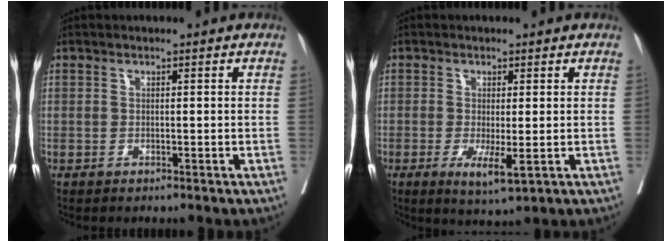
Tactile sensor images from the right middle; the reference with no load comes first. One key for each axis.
{"total": 4.5, "fx": -1.3, "fy": 0.9, "fz": 4.2, "tx": -0.068, "ty": -0.012, "tz": -0.015}